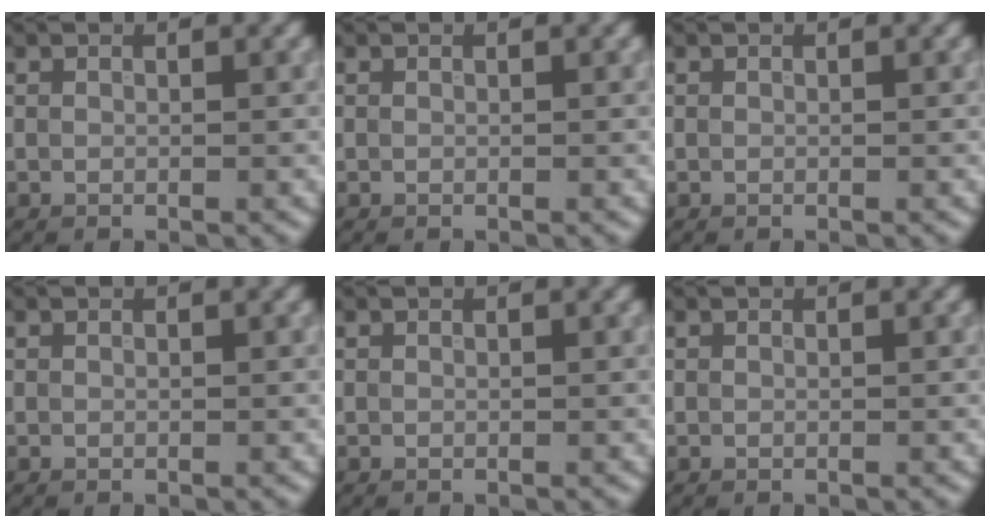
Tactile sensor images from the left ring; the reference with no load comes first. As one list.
[{"total": 0.0}, {"total": 0.0}, {"total": 0.0}, {"total": 0.0}, {"total": 0.0}]